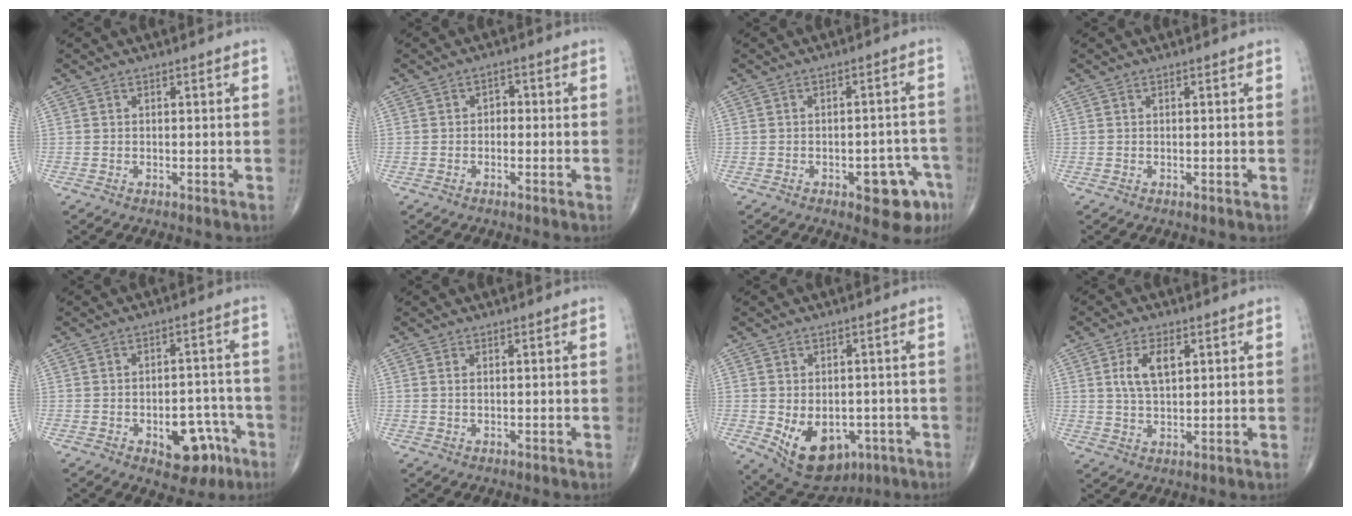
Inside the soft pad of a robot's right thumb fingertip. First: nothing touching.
{"total": 2.1, "force": [-0.4, 1.6, 1.2], "torque": [-0.003, 0.009, -0.014]}
{"total": 8.4, "force": [-4.0, 3.6, 6.3], "torque": [-0.050, 0.030, -0.042]}
{"total": 0.0}
{"total": 9.9, "force": [-4.5, 5.7, 6.7], "torque": [-0.054, 0.040, -0.051]}
{"total": 0.8, "force": [0.3, 0.4, 0.7], "torque": [-0.017, 0.003, 0.007]}
{"total": 12.3, "force": [-4.1, 8.5, 8.0], "torque": [-0.099, 0.003, -0.040]}
{"total": 6.5, "force": [2.0, 3.3, 5.2], "torque": [-0.096, -0.005, 0.040]}